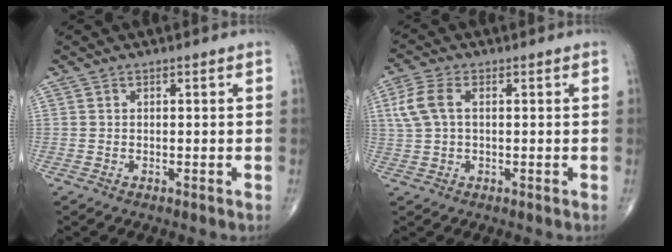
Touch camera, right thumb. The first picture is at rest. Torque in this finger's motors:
{"motor_torque": [-0.52, 0.62, 0.63, 0.17, 0.13]}